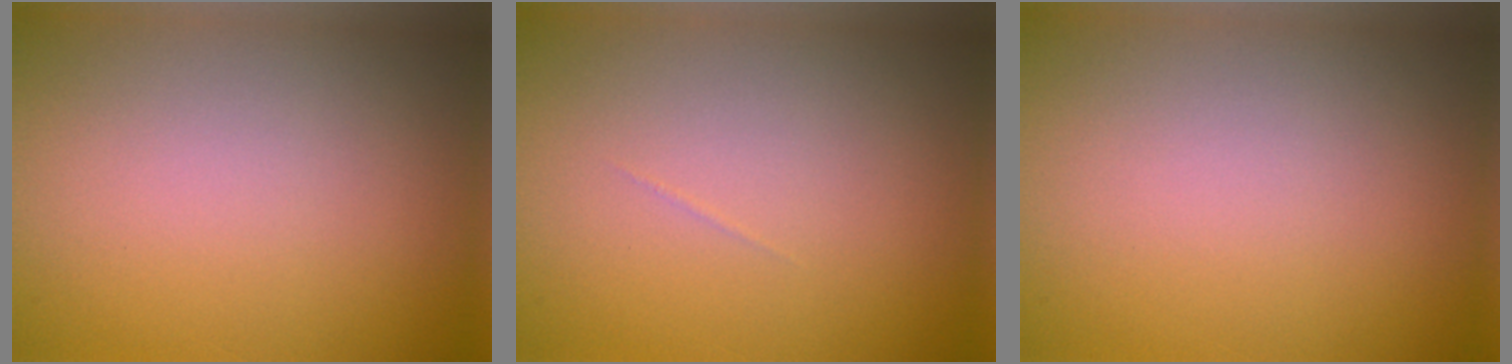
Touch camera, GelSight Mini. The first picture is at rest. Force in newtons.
{"total": 0.0}
{"total": 0.0}